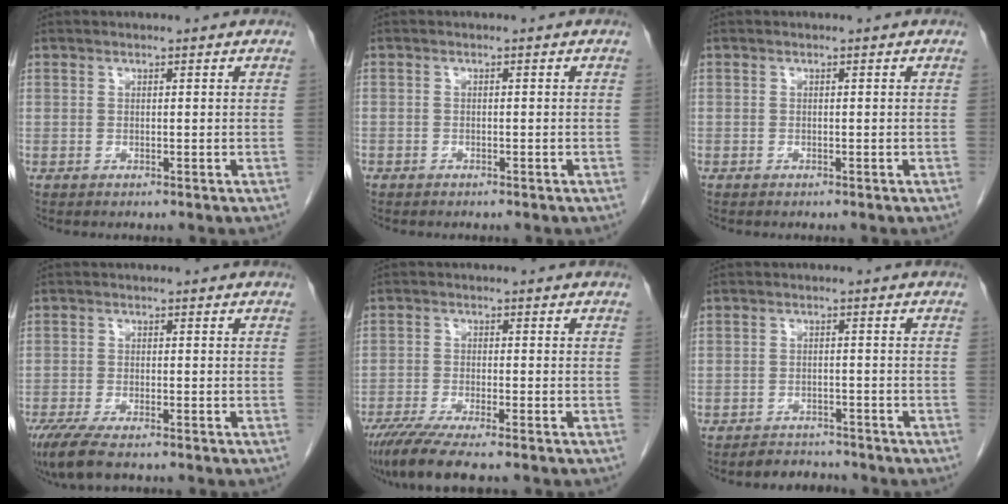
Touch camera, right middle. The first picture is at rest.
{"total": 0.8, "force": [-0.6, 0.5, 0.1], "torque": [-0.007, 0.001, -0.012]}
{"total": 0.0}
{"total": 6.8, "force": [-5.0, 1.5, 4.4], "torque": [-0.080, -0.018, -0.085]}
{"total": 8.1, "force": [-6.4, 0.3, 4.8], "torque": [-0.080, -0.023, -0.110]}
{"total": 3.4, "force": [-3.1, 1.3, -0.3], "torque": [0.006, 0.002, -0.048]}